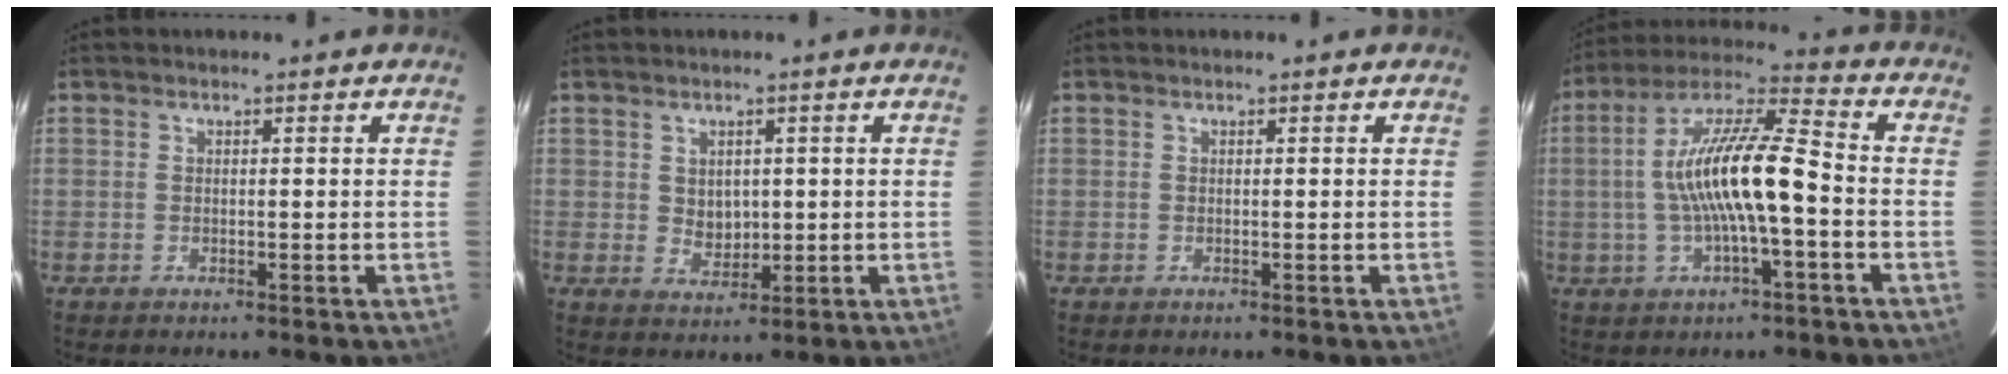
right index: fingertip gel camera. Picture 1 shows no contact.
{"total": 3.5, "force": [0.7, 3.0, 1.7], "torque": [-0.027, 0.000, 0.020]}
{"total": 0.0}
{"total": 14.3, "force": [-2.0, 2.6, 13.9], "torque": [-0.265, 0.015, -0.038]}